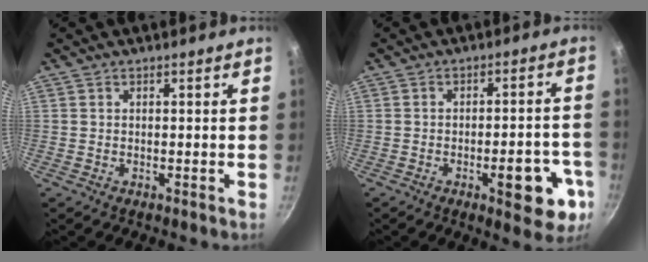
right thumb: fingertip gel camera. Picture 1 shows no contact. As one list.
[{"total": 11.4, "force": [-4.5, 4.4, 9.5], "torque": [-0.087, 0.023, -0.053]}]